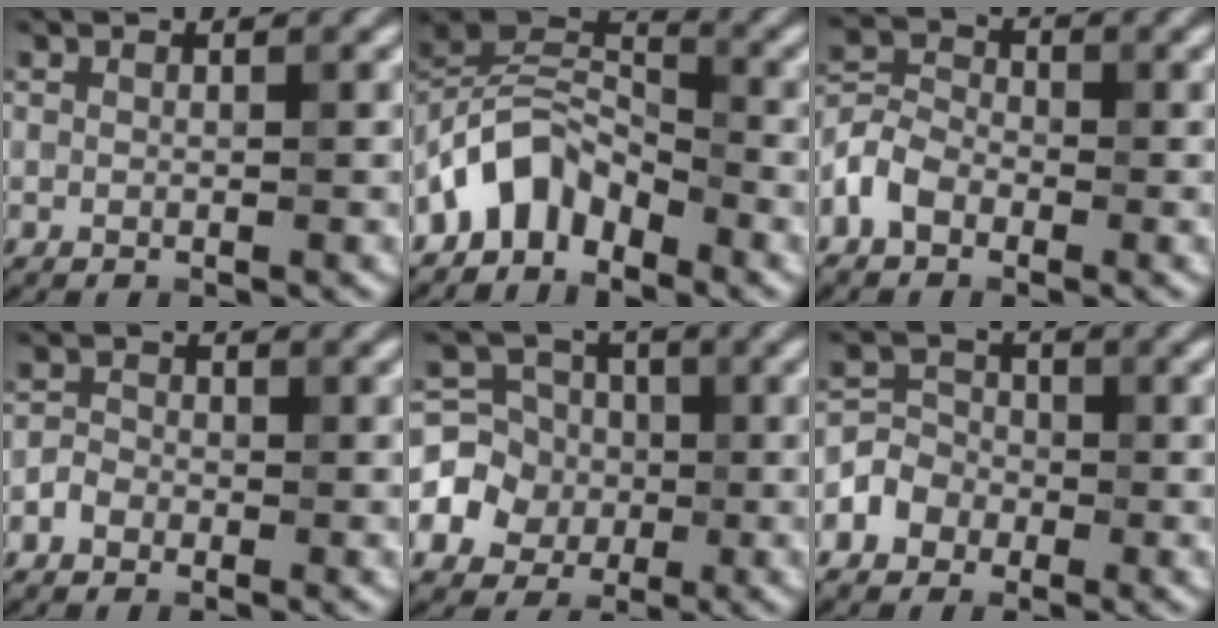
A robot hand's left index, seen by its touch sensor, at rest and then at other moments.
{"total": 5.5, "force": [-3.8, 3.1, 2.6], "torque": [-0.036, 0.009, -0.084]}
{"total": 3.3, "force": [-1.8, 2.3, 1.7], "torque": [-0.036, 0.008, -0.047]}
{"total": 1.5, "force": [-0.8, 1.2, 0.4], "torque": [-0.002, 0.004, -0.019]}
{"total": 6.1, "force": [-1.0, 5.7, 1.9], "torque": [-0.027, 0.009, -0.043]}
{"total": 3.4, "force": [-1.7, 2.9, 0.6], "torque": [0.011, 0.004, -0.042]}